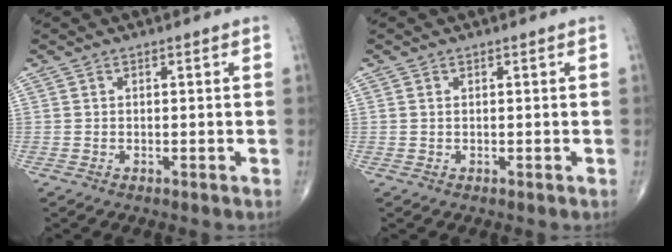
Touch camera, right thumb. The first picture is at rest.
{"total": 0.0}